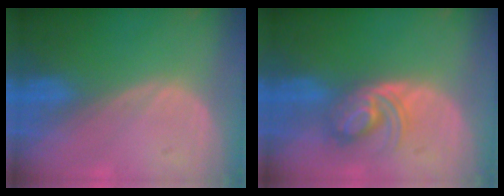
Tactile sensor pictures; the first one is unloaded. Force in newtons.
{"total": 5.7, "press": 5.5, "slide": 1.5}